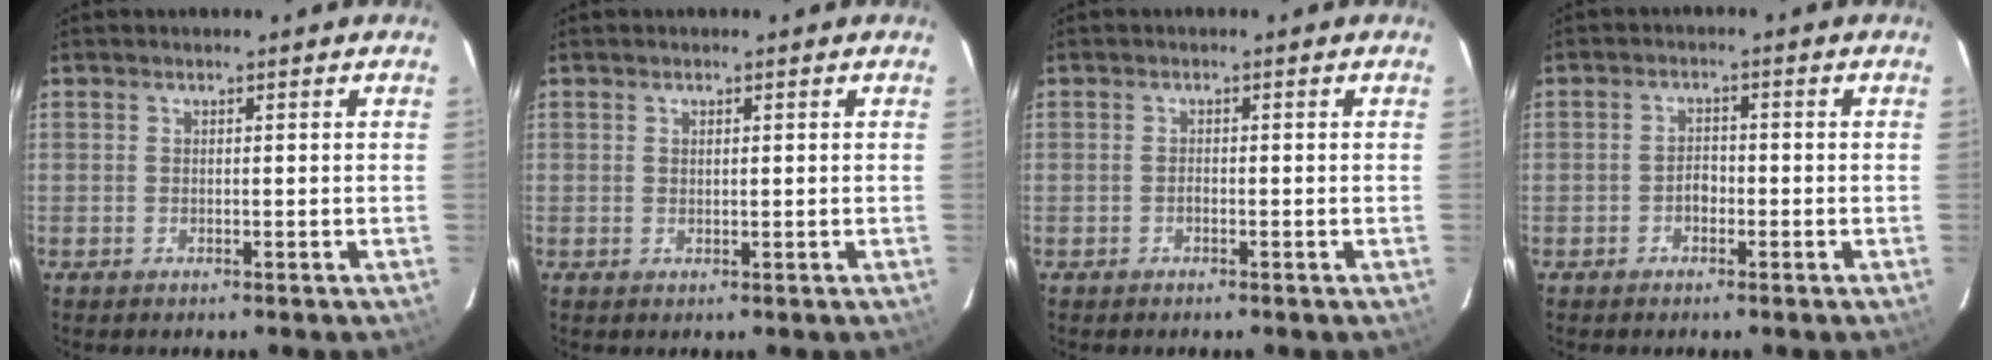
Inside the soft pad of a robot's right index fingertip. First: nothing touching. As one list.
[{"total": 0.7, "force": [0.4, 0.4, 0.5], "torque": [-0.008, 0.003, 0.008]}, {"total": 0.6, "force": [-0.4, 0.4, 0.3], "torque": [-0.005, 0.001, -0.008]}, {"total": 2.2, "force": [-1.0, 1.6, 1.0], "torque": [-0.020, 0.008, -0.016]}]